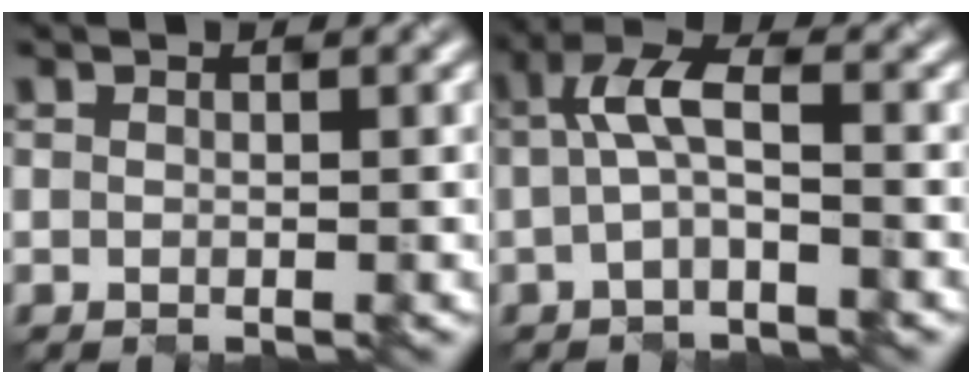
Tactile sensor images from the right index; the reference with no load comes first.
{"total": 3.6, "force": [-0.1, 1.2, 3.4], "torque": [-0.076, 0.012, -0.002]}